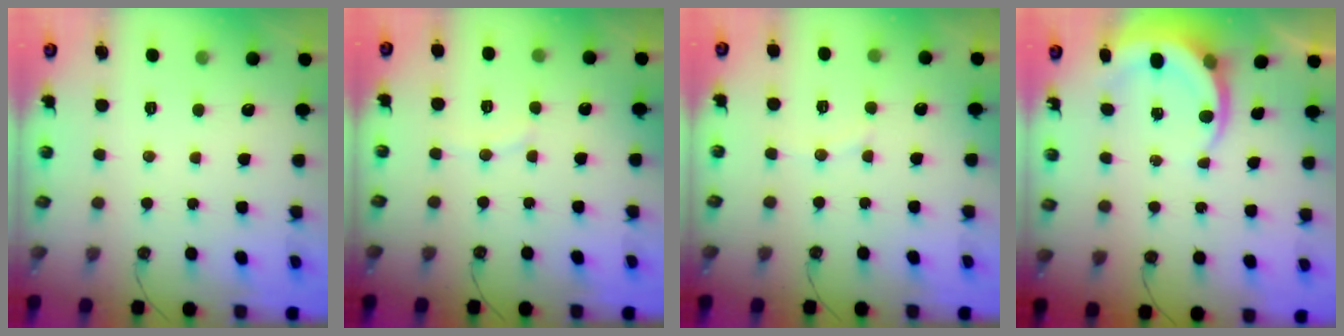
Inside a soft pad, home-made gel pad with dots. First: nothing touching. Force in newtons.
{"total": 5.3, "press": 5.3, "slide": 0.6}
{"total": 3.8, "press": 3.6, "slide": 1.1}
{"total": 6.0, "press": 6.0, "slide": 0.3}